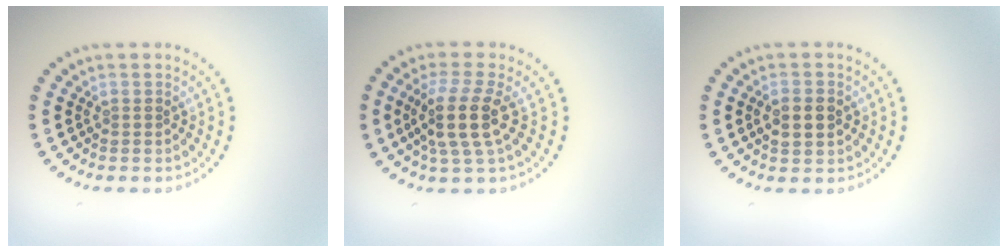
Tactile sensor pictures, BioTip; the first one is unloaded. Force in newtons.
{"total": 4.1, "press": 3.4, "slide": 2.4}
{"total": 2.6, "press": 2.6, "slide": 0.2}